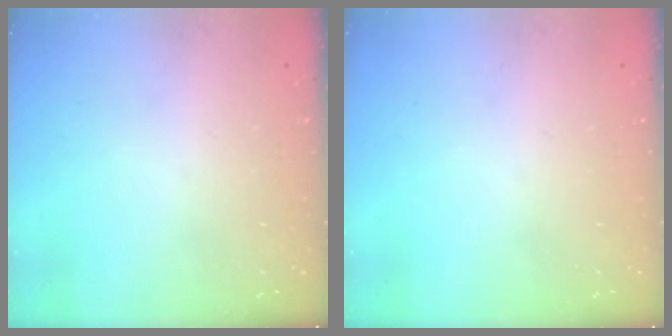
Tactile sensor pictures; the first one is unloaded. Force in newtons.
{"total": 0.0}